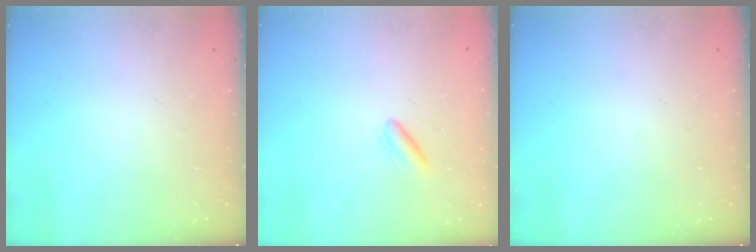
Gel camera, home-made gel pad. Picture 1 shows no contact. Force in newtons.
{"total": 3.3, "press": 3.1, "slide": 1.2}
{"total": 0.0}